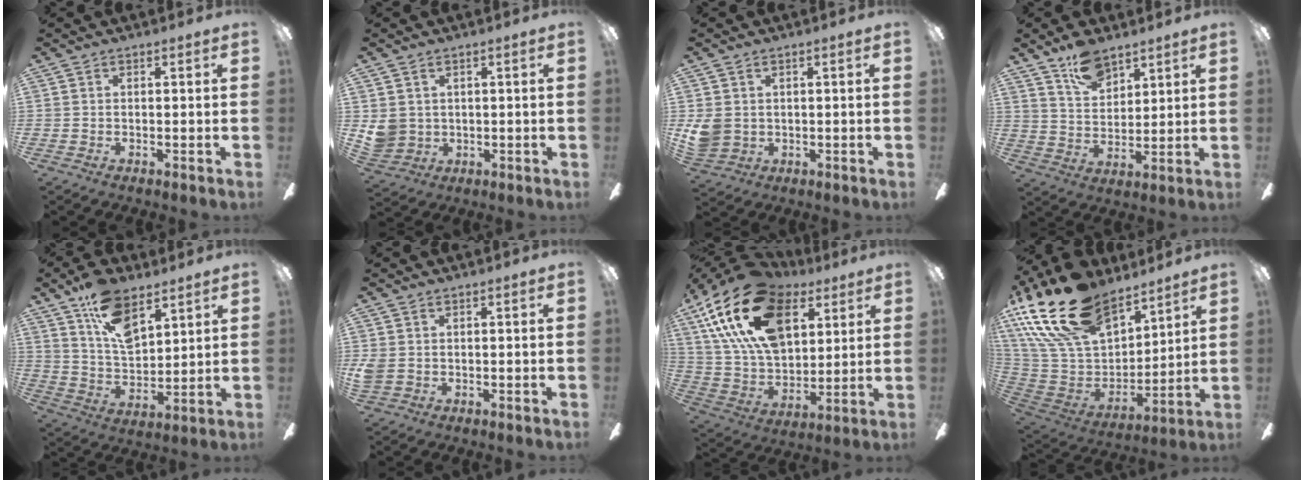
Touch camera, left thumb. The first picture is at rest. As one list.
[{"total": 5.2, "force": [1.5, 4.8, 1.3], "torque": [-0.043, 0.002, 0.031]}, {"total": 5.5, "force": [0.8, 4.8, 2.4], "torque": [-0.055, 0.009, 0.021]}, {"total": 10.3, "force": [7.3, 5.5, 4.7], "torque": [-0.073, -0.031, 0.132]}, {"total": 14.8, "force": [9.7, 7.0, 8.6], "torque": [-0.166, -0.038, 0.180]}, {"total": 2.7, "force": [0.2, 2.2, 1.6], "torque": [-0.029, 0.005, 0.007]}, {"total": 25.4, "force": [12.6, 14.8, 16.2], "torque": [-0.326, -0.049, 0.222]}, {"total": 26.3, "force": [17.7, 13.2, 14.2], "torque": [-0.309, -0.105, 0.320]}]